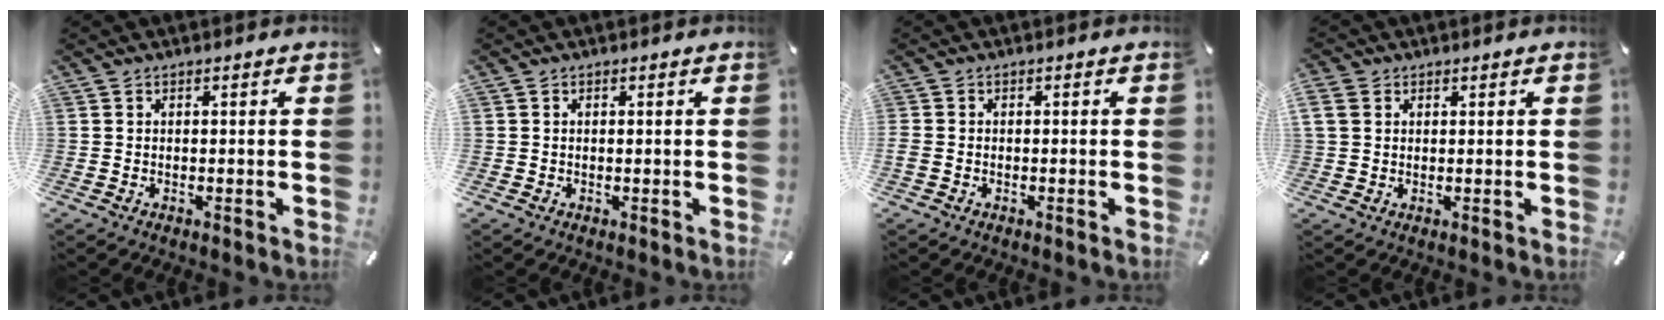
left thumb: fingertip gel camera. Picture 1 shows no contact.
{"total": 1.3, "force": [0.1, 1.3, -0.2], "torque": [0.004, 0.004, 0.000]}
{"total": 1.2, "force": [-0.6, 0.9, 0.5], "torque": [-0.005, 0.003, -0.012]}
{"total": 3.2, "force": [1.4, 2.5, 1.5], "torque": [-0.034, 0.004, 0.028]}